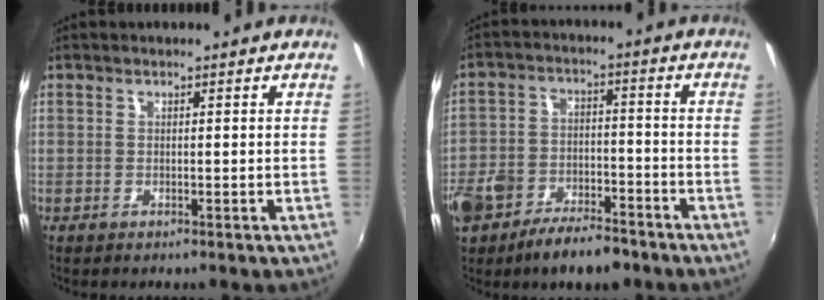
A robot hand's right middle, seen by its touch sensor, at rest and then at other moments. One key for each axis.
{"total": 13.2, "fx": -8.7, "fy": 6.7, "fz": 7.3, "tx": -0.181, "ty": -0.012, "tz": -0.147}